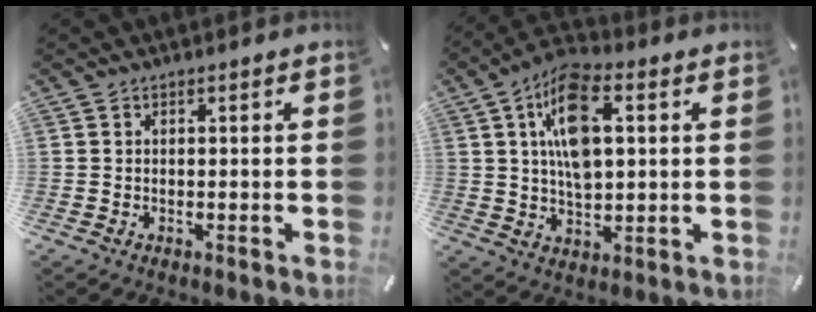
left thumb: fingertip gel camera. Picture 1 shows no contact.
{"total": 12.6, "force": [3.2, 6.7, 10.2], "torque": [-0.185, 0.003, 0.056]}